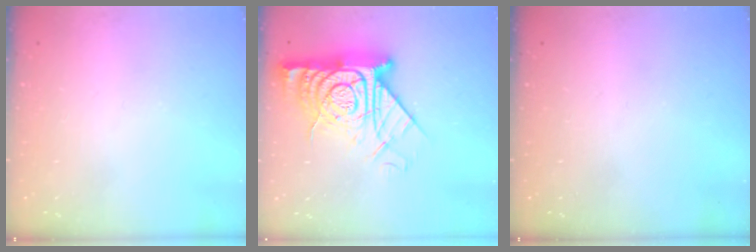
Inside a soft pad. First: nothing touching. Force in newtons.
{"total": 20.5, "press": 20.4, "slide": 1.7}
{"total": 0.0}